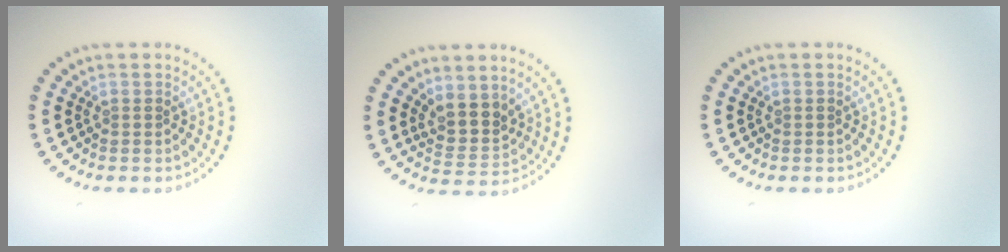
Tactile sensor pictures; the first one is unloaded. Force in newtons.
{"total": 2.9, "press": 2.3, "slide": 1.7}
{"total": 0.0}